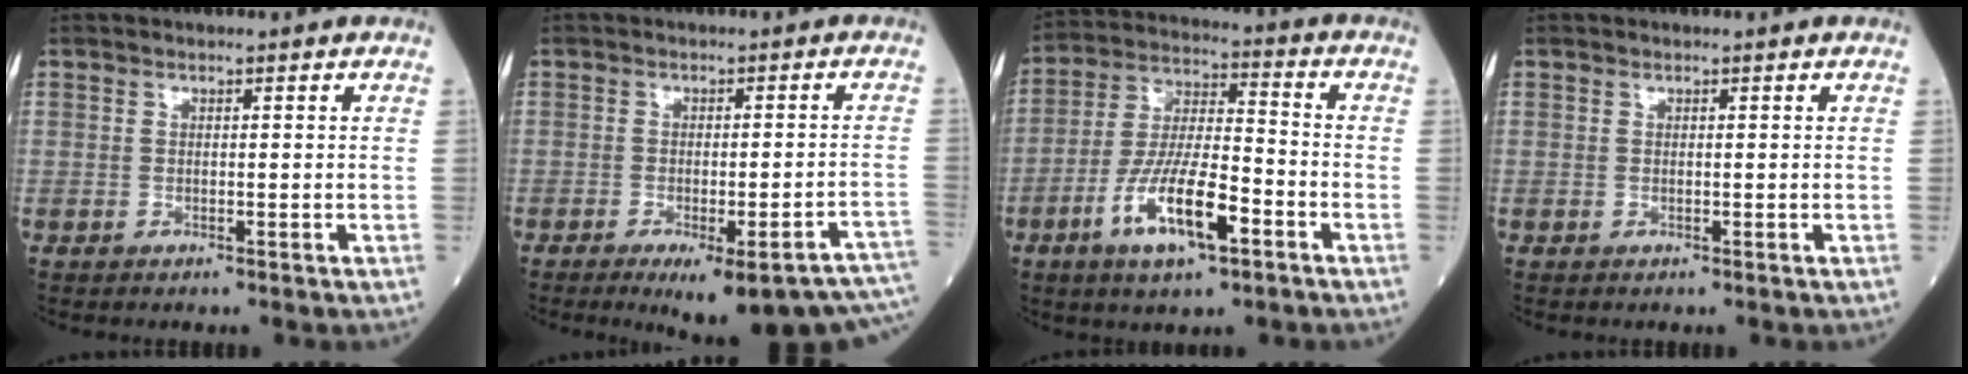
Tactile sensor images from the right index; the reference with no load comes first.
{"total": 17.5, "force": [-13.7, 1.7, 10.8], "torque": [-0.063, -0.008, -0.162]}
{"total": 12.7, "force": [-5.7, 3.1, 10.9], "torque": [-0.219, -0.004, -0.104]}
{"total": 0.0}